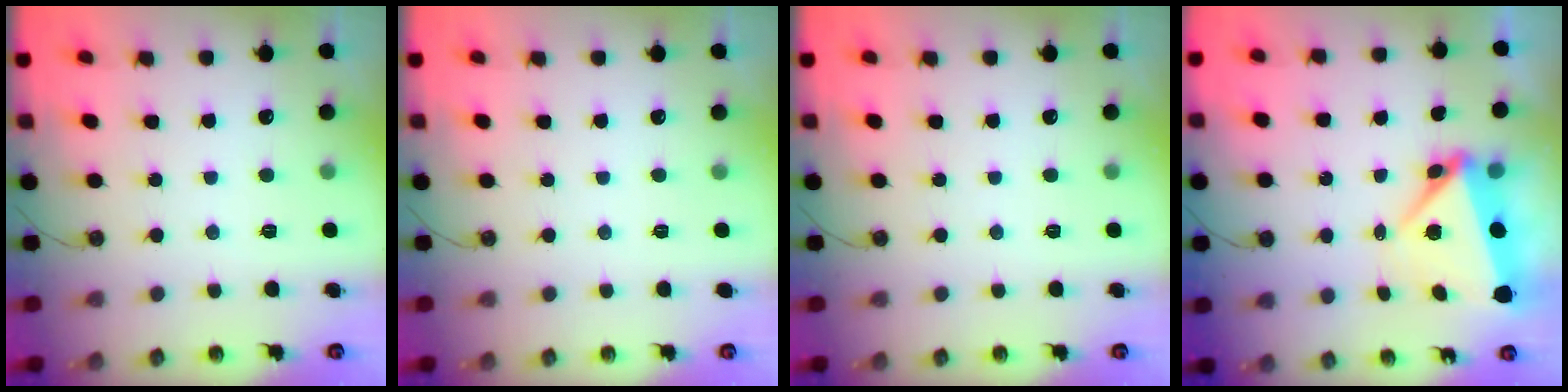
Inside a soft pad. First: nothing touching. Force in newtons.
{"total": 1.5, "press": 0.5, "slide": 1.4}
{"total": 0.0}
{"total": 6.2, "press": 5.9, "slide": 1.8}